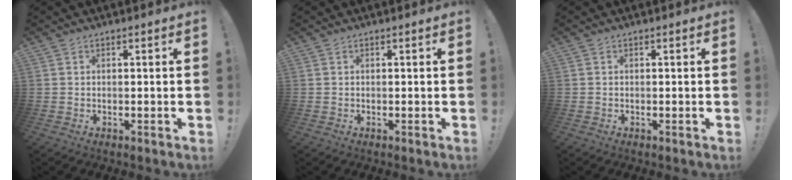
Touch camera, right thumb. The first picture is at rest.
{"total": 0.0}
{"total": 0.0}